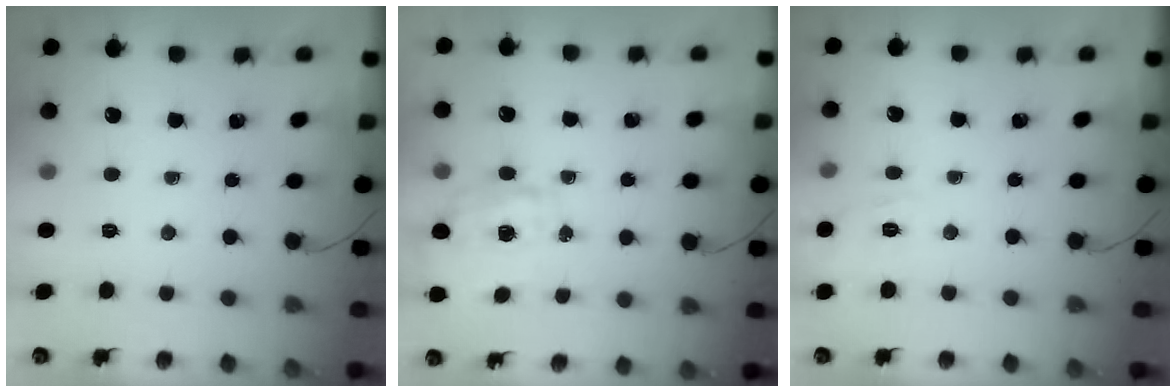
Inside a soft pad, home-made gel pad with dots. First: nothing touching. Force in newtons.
{"total": 1.7, "press": 1.6, "slide": 0.6}
{"total": 2.2, "press": 1.2, "slide": 1.8}